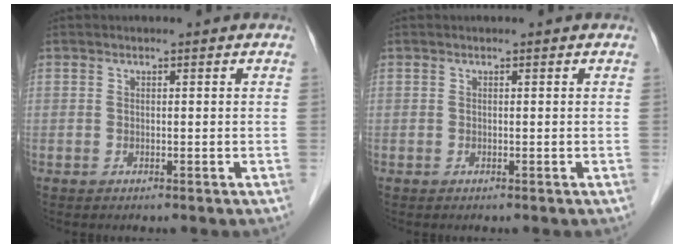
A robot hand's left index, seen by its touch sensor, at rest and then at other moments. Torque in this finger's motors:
{"motor_torque": [0.00, 0.00, 0.00, 0.00]}